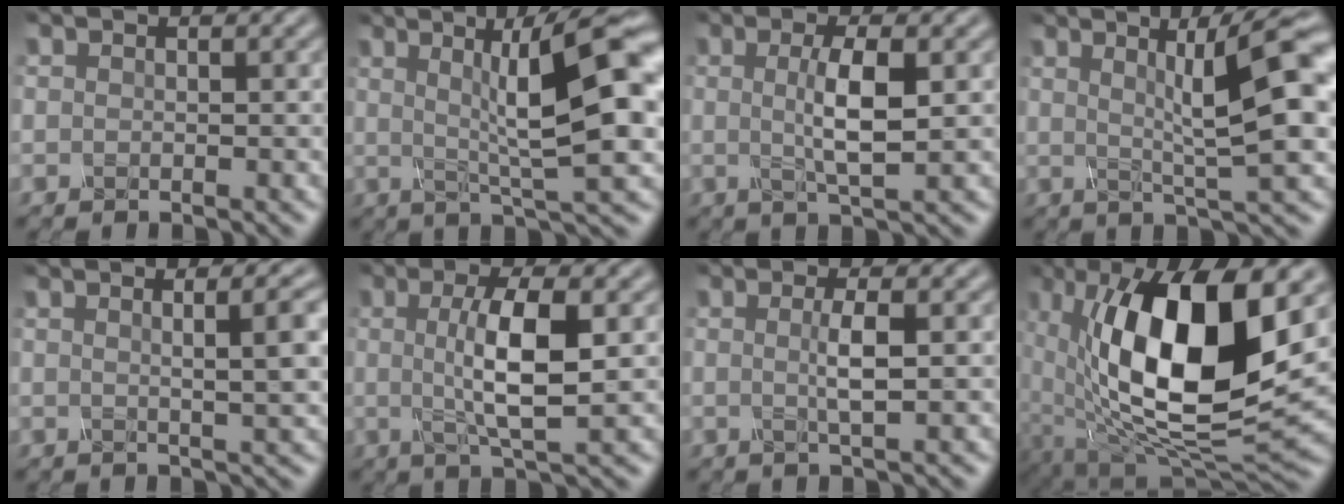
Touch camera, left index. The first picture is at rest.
{"total": 11.8, "force": [1.8, 2.4, 11.4], "torque": [-0.158, 0.020, 0.026]}
{"total": 4.1, "force": [0.1, 0.8, 4.0], "torque": [-0.074, -0.001, 0.005]}
{"total": 10.1, "force": [1.9, 1.8, 9.8], "torque": [-0.127, 0.017, 0.026]}
{"total": 7.0, "force": [1.8, 2.2, 6.4], "torque": [-0.049, 0.029, 0.002]}
{"total": 6.0, "force": [0.2, 1.4, 5.8], "torque": [-0.106, 0.001, 0.004]}
{"total": 2.4, "force": [-0.1, 0.4, 2.4], "torque": [-0.043, 0.001, -0.005]}
{"total": 15.6, "force": [2.3, 6.6, 14.0], "torque": [-0.239, -0.006, 0.035]}